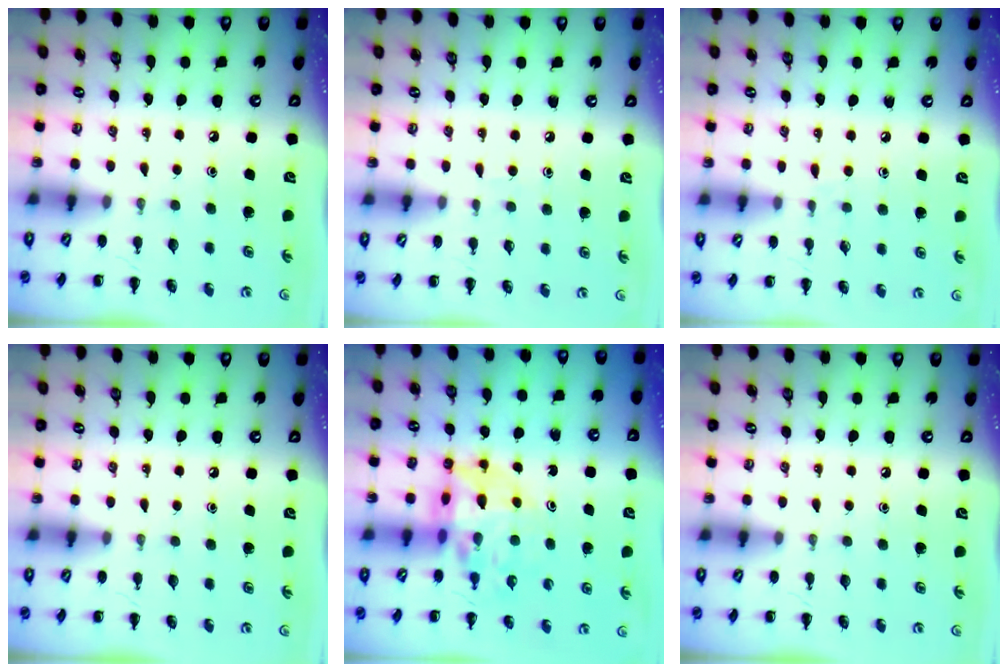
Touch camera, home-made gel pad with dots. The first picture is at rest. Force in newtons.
{"total": 2.9, "press": 2.8, "slide": 1.0}
{"total": 4.0, "press": 3.5, "slide": 2.0}
{"total": 0.0}
{"total": 11.8, "press": 11.2, "slide": 3.6}
{"total": 0.0}